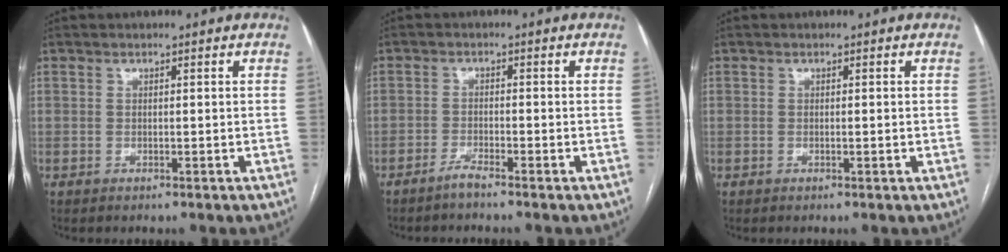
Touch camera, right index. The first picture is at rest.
{"total": 2.0, "force": [-1.7, -0.3, 0.8], "torque": [-0.021, -0.002, -0.037]}
{"total": 0.8, "force": [-0.1, 0.1, 0.8], "torque": [-0.017, -0.001, 0.001]}